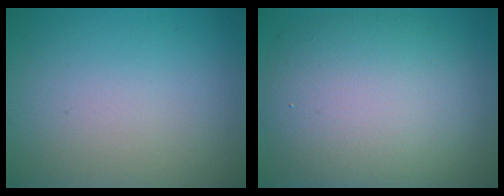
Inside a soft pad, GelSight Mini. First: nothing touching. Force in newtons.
{"total": 10.7, "press": 10.7, "slide": 0.7}